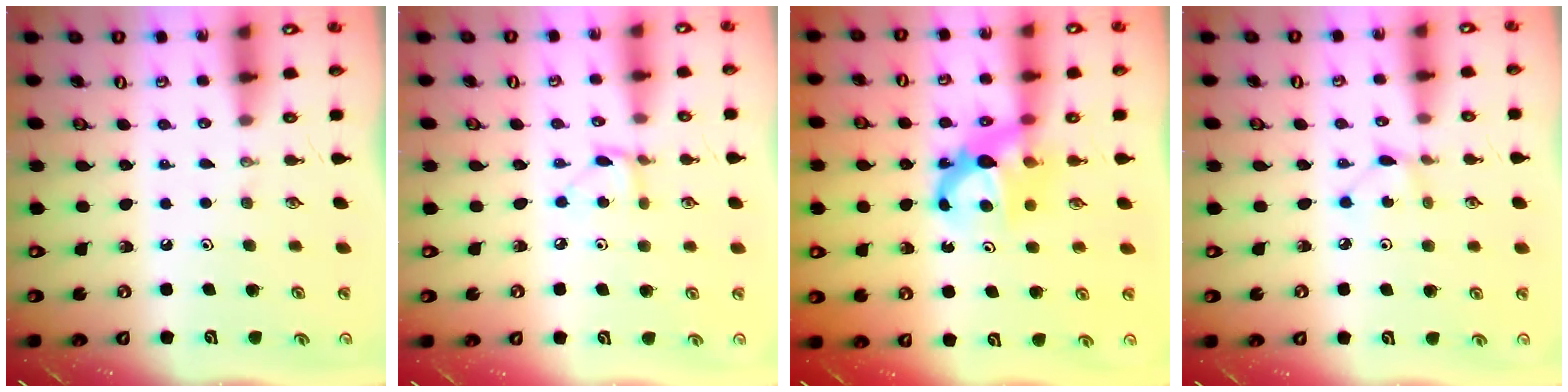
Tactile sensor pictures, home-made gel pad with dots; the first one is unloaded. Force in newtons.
{"total": 3.8, "press": 3.8, "slide": 0.4}
{"total": 6.7, "press": 6.7, "slide": 0.2}
{"total": 2.5, "press": 2.5, "slide": 0.4}